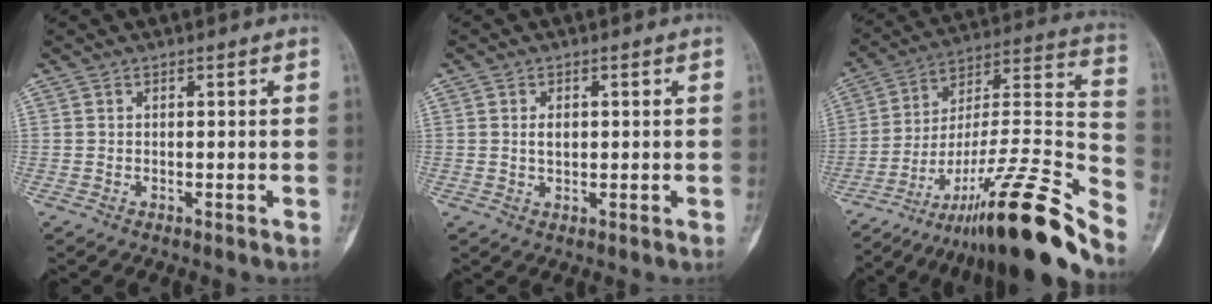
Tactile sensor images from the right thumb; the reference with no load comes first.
{"total": 2.3, "force": [0.3, 1.4, 1.7], "torque": [-0.022, -0.001, 0.007]}
{"total": 30.0, "force": [-21.1, 4.8, 20.8], "torque": [-0.258, 0.099, -0.336]}